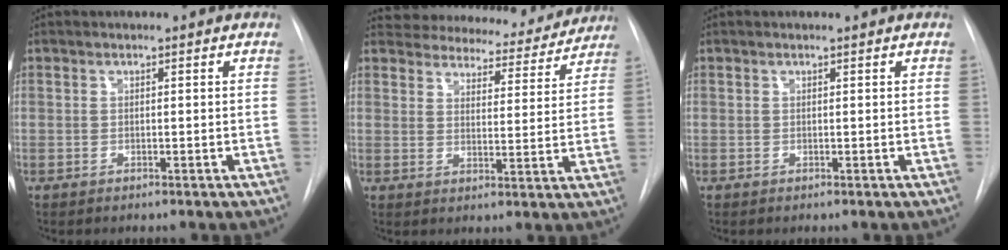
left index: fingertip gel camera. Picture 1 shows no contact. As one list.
[{"total": 17.2, "force": [16.2, 4.8, 3.5], "torque": [-0.040, -0.010, 0.200]}, {"total": 0.0}]